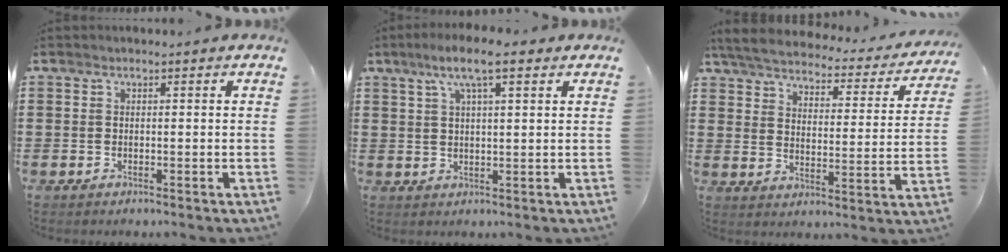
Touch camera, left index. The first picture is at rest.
{"total": 6.9, "force": [3.9, 1.3, 5.5], "torque": [-0.106, 0.006, 0.065]}
{"total": 4.4, "force": [4.1, 0.4, 1.5], "torque": [-0.052, -0.027, 0.065]}